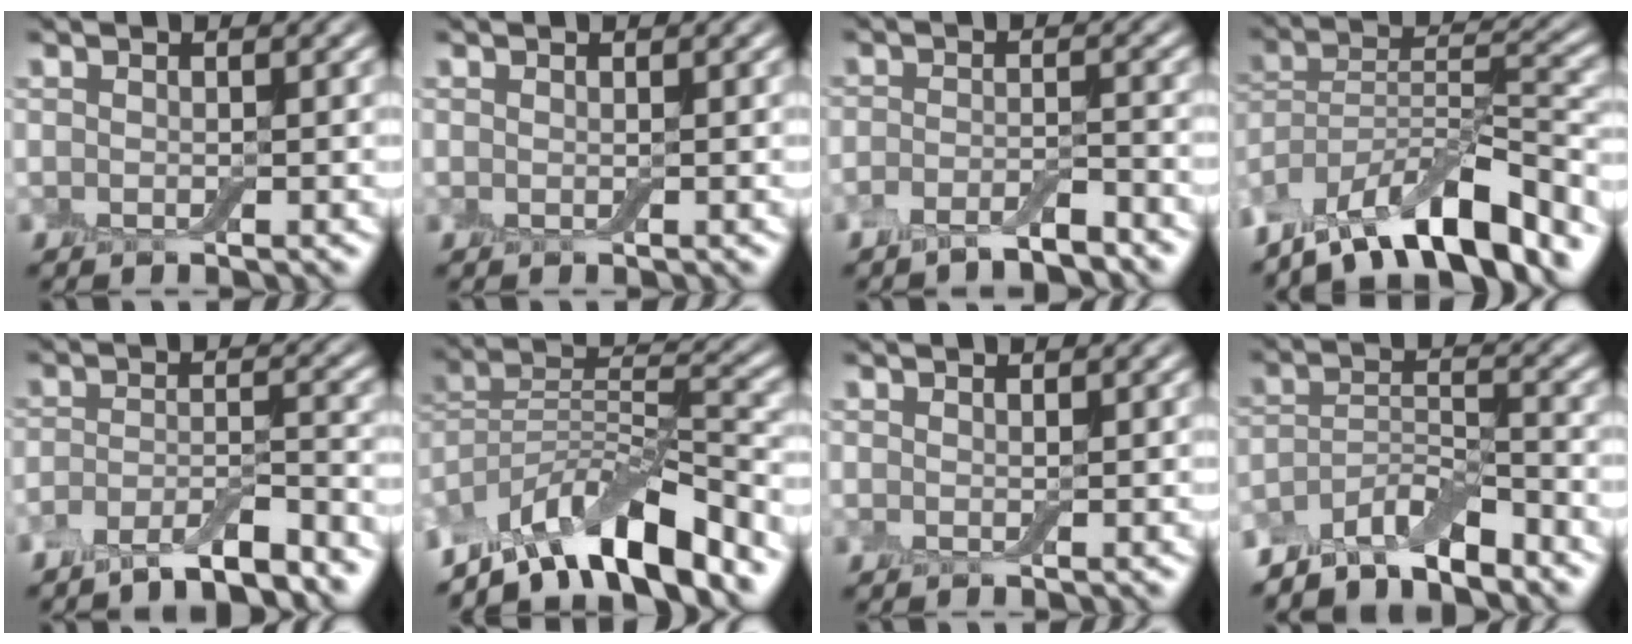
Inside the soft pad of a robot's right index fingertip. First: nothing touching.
{"total": 0.0}
{"total": 2.8, "force": [-2.4, 0.4, 1.4], "torque": [-0.026, 0.005, -0.048]}
{"total": 12.0, "force": [-9.0, 3.4, 7.2], "torque": [-0.114, 0.025, -0.164]}
{"total": 5.2, "force": [-4.4, 0.9, 2.6], "torque": [-0.051, 0.000, -0.072]}
{"total": 10.5, "force": [-7.6, 2.8, 6.7], "torque": [-0.103, 0.016, -0.141]}
{"total": 0.0}
{"total": 5.6, "force": [-4.8, 1.5, 2.5], "torque": [-0.040, 0.006, -0.091]}